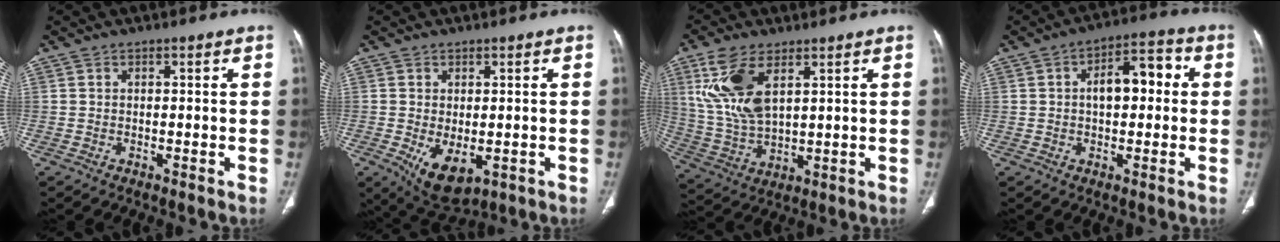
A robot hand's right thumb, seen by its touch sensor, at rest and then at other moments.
{"total": 7.9, "force": [-1.9, 4.4, 6.2], "torque": [-0.096, -0.013, -0.012]}
{"total": 12.7, "force": [5.2, 6.1, 9.8], "torque": [-0.205, -0.017, 0.114]}
{"total": 9.4, "force": [1.0, 5.2, 7.8], "torque": [-0.097, 0.029, 0.010]}